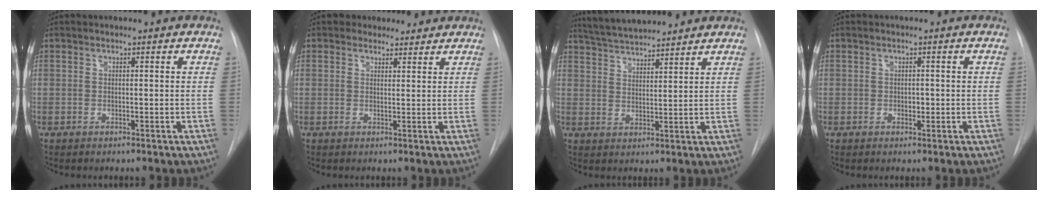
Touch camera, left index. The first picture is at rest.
{"total": 3.9, "force": [3.3, 2.1, 0.2], "torque": [0.008, 0.010, 0.041]}
{"total": 9.5, "force": [8.9, 1.1, 3.2], "torque": [-0.059, 0.025, 0.150]}
{"total": 1.0, "force": [-0.2, 0.7, 0.7], "torque": [-0.009, 0.001, -0.002]}